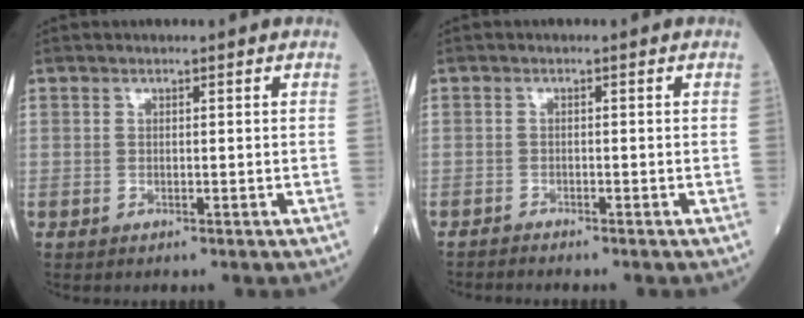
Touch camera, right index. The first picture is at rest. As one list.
[{"total": 1.6, "force": [-1.6, -0.2, 0.2], "torque": [-0.002, 0.000, -0.028]}]